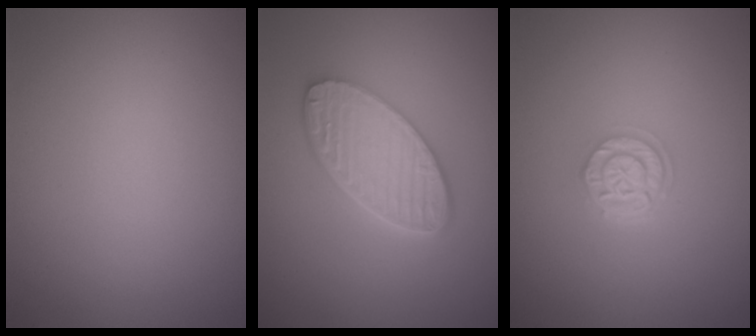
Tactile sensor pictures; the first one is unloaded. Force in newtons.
{"total": 5.6, "press": 4.4, "slide": 3.5}
{"total": 2.5, "press": 2.0, "slide": 1.5}